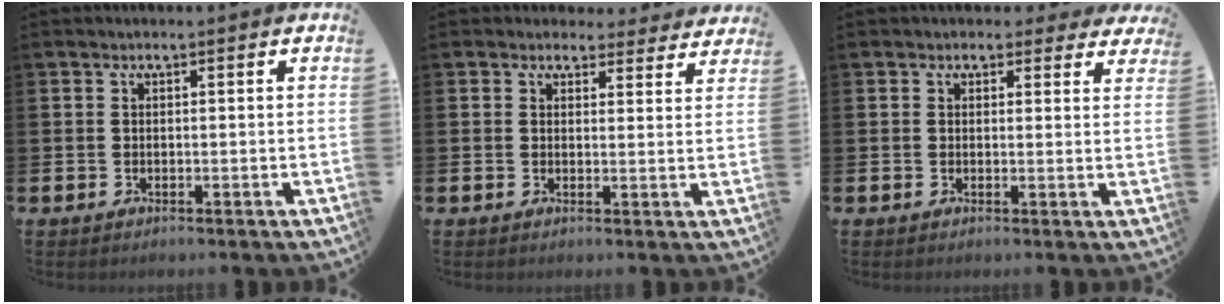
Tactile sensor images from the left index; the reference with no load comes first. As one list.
[{"total": 3.4, "force": [3.1, 1.4, 0.0], "torque": [0.003, -0.016, 0.053]}, {"total": 2.1, "force": [1.8, 1.2, 0.1], "torque": [0.013, -0.006, 0.026]}]